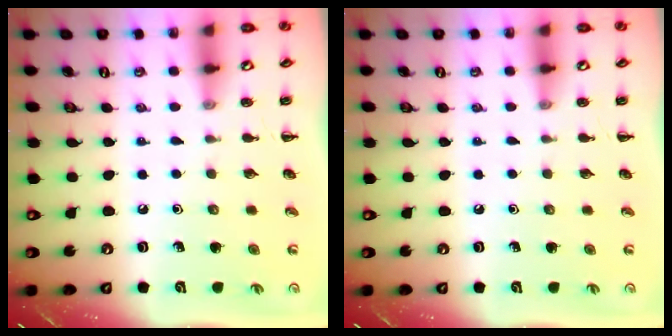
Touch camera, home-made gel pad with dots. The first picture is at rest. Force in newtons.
{"total": 0.0}